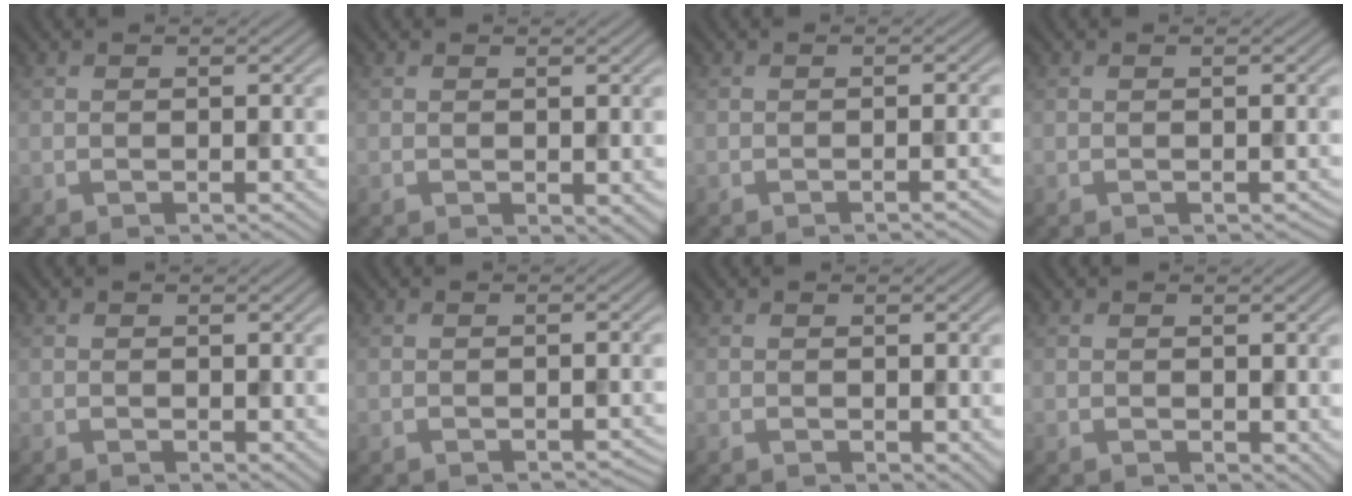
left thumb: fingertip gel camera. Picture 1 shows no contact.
{"total": 1.1, "force": [0.0, 0.6, 0.9], "torque": [-0.010, -0.004, 0.003]}
{"total": 1.5, "force": [-0.7, 0.3, 1.3], "torque": [-0.009, 0.003, -0.015]}
{"total": 0.0}
{"total": 0.7, "force": [0.2, 0.5, 0.5], "torque": [-0.004, -0.003, 0.006]}
{"total": 0.6, "force": [-0.5, 0.2, 0.3], "torque": [-0.002, -0.003, -0.005]}
{"total": 1.1, "force": [0.1, 0.7, 0.9], "torque": [-0.010, -0.004, 0.006]}
{"total": 1.4, "force": [0.4, 1.0, 0.9], "torque": [-0.013, -0.005, 0.011]}